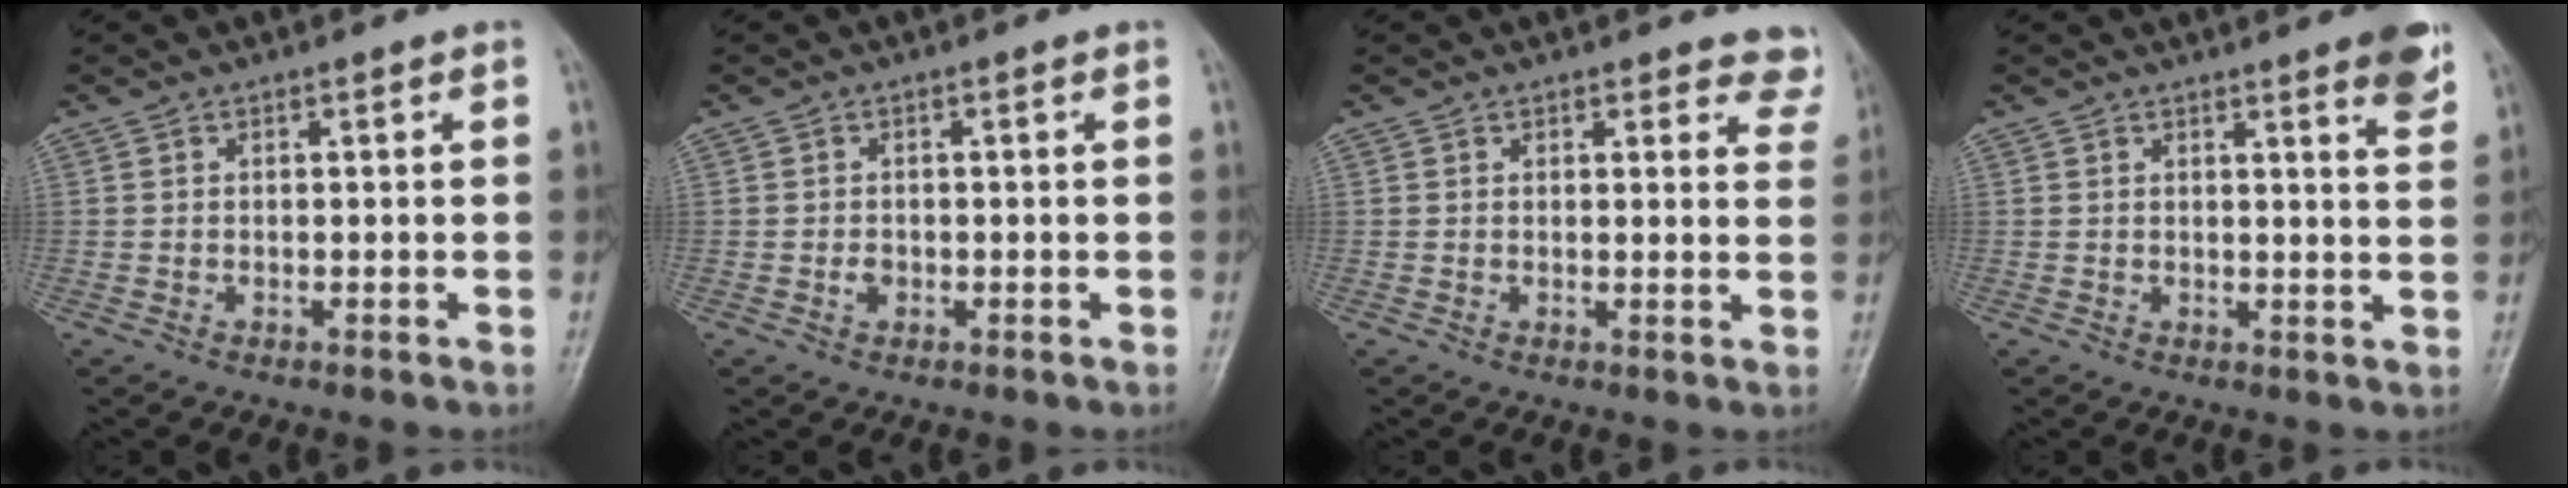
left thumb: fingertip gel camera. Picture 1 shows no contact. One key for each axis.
{"total": 1.3, "fx": -0.3, "fy": 1.0, "fz": 0.7, "tx": -0.007, "ty": 0.002, "tz": -0.007}
{"total": 6.0, "fx": 5.4, "fy": 2.4, "fz": 1.2, "tx": 0.031, "ty": -0.024, "tz": 0.039}
{"total": 5.9, "fx": 3.9, "fy": 1.0, "fz": 4.4, "tx": -0.043, "ty": -0.018, "tz": 0.042}